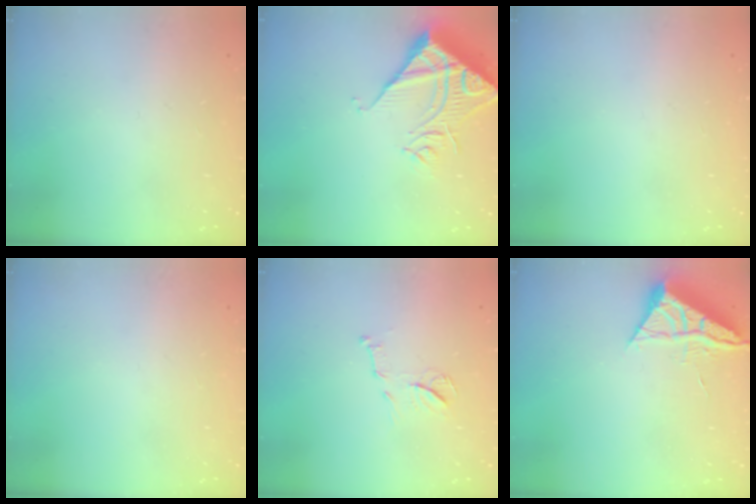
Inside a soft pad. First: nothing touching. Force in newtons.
{"total": 13.9, "press": 13.8, "slide": 1.7}
{"total": 0.0}
{"total": 0.0}
{"total": 9.0, "press": 9.0, "slide": 0.2}
{"total": 6.0, "press": 5.9, "slide": 0.4}